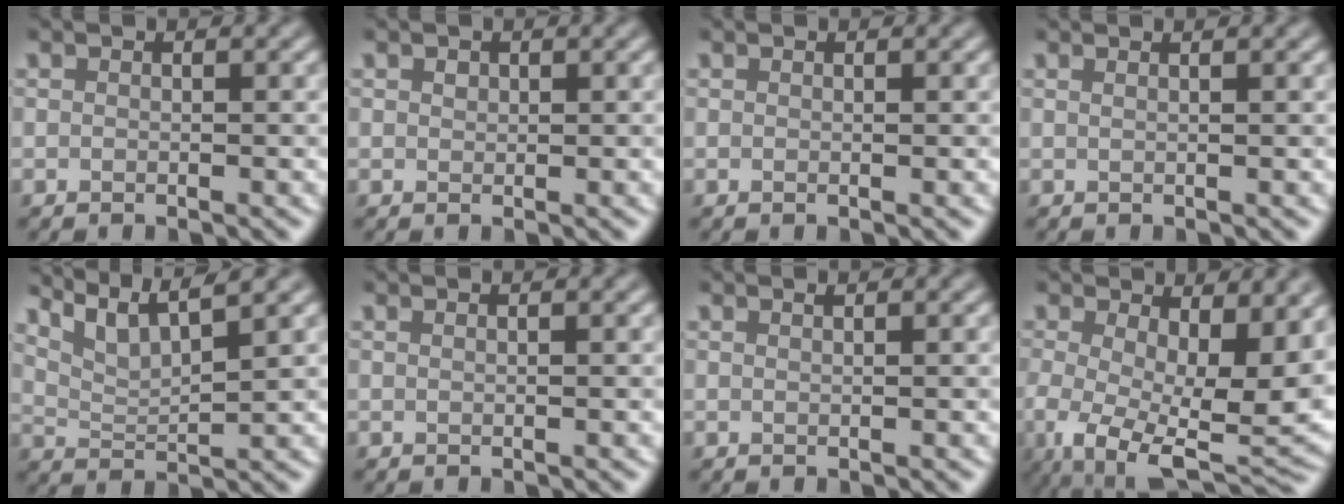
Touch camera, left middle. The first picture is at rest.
{"total": 0.5, "force": [0.3, 0.4, 0.2], "torque": [-0.005, -0.002, 0.006]}
{"total": 0.0}
{"total": 2.3, "force": [1.4, 1.0, 1.5], "torque": [0.004, 0.000, -0.010]}
{"total": 5.1, "force": [4.2, 0.7, 2.8], "torque": [-0.057, 0.007, 0.075]}
{"total": 1.1, "force": [0.7, 0.4, 0.8], "torque": [-0.004, -0.002, -0.002]}
{"total": 0.7, "force": [0.5, 0.1, 0.5], "torque": [-0.003, 0.000, 0.005]}
{"total": 12.9, "force": [-1.0, 6.5, 11.1], "torque": [-0.183, -0.038, 0.000]}